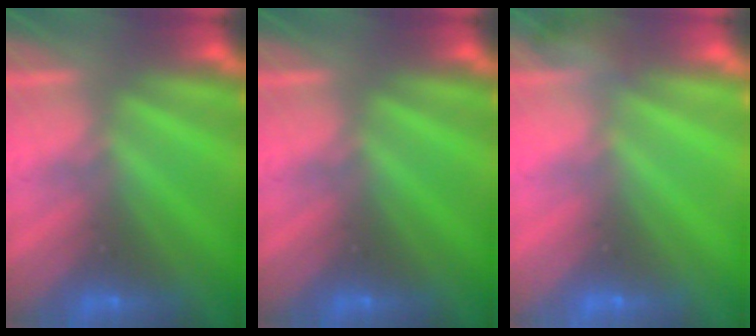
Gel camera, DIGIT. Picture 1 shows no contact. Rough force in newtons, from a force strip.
{"total": 0.0}
{"total": 2.8}